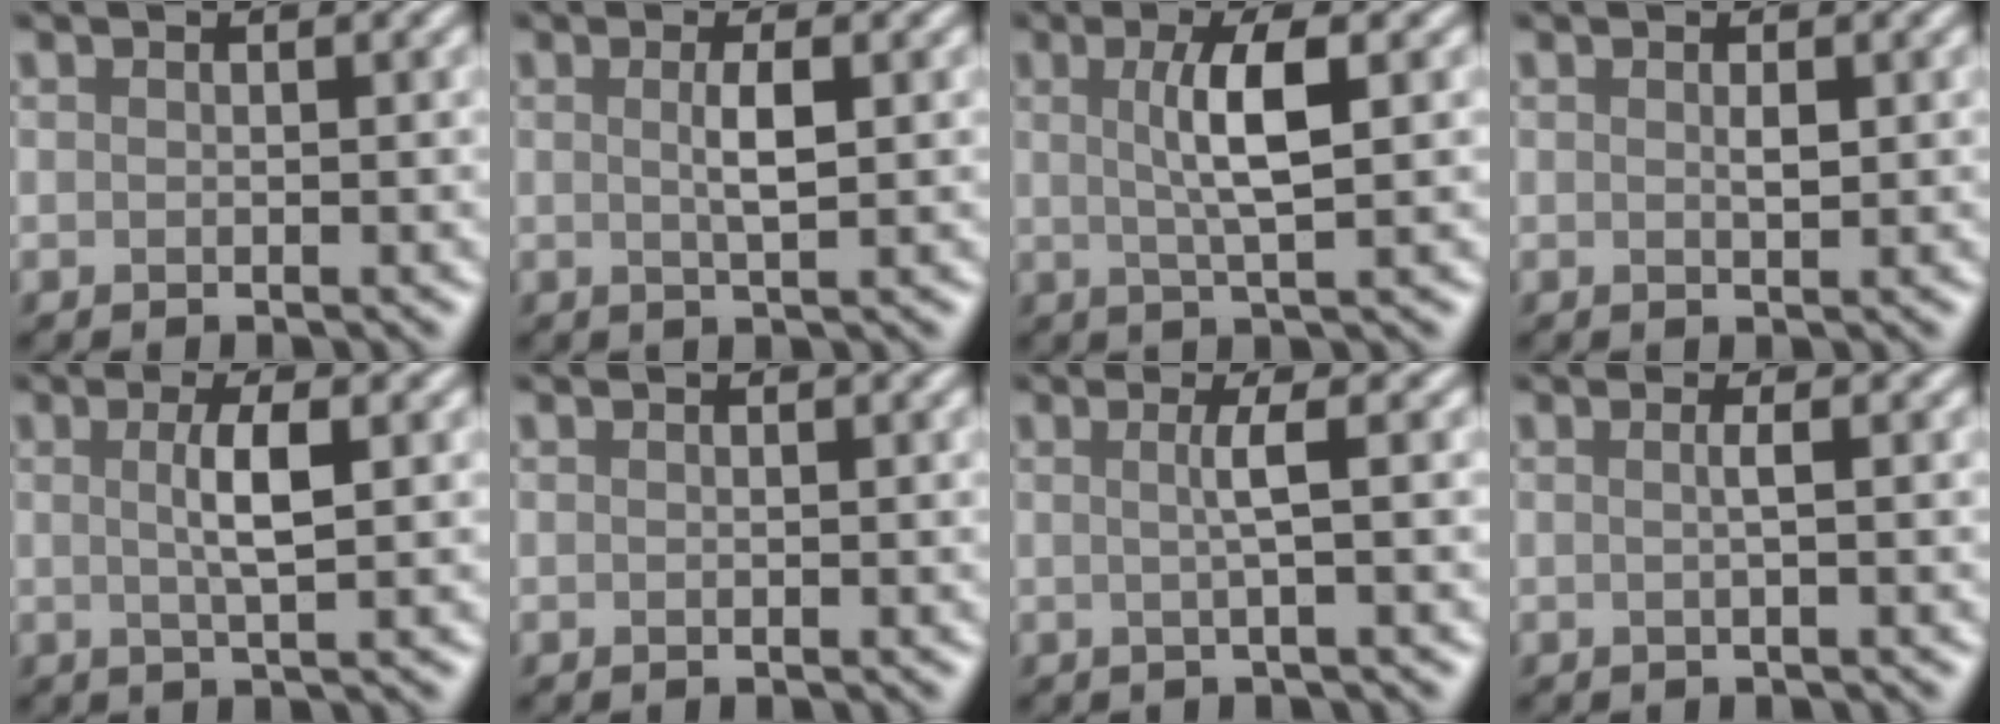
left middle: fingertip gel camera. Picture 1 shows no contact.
{"total": 2.1, "force": [0.3, 0.4, 2.0], "torque": [-0.036, 0.003, 0.004]}
{"total": 4.3, "force": [0.7, 0.9, 4.1], "torque": [-0.074, 0.003, 0.011]}
{"total": 0.8, "force": [0.2, 0.2, 0.7], "torque": [-0.014, 0.000, 0.005]}
{"total": 2.9, "force": [0.4, 0.6, 2.8], "torque": [-0.049, 0.004, 0.005]}
{"total": 0.0}
{"total": 2.2, "force": [0.1, 0.5, 2.2], "torque": [-0.037, 0.002, -0.006]}
{"total": 1.3, "force": [0.0, 0.4, 1.3], "torque": [-0.016, 0.002, -0.007]}